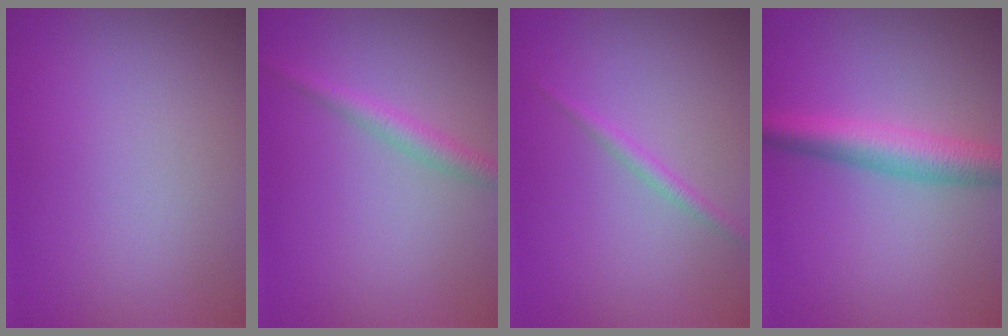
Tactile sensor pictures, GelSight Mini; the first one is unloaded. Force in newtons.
{"total": 2.0, "press": 2.0, "slide": 0.0}
{"total": 1.2, "press": 1.2, "slide": 0.0}
{"total": 4.5, "press": 4.5, "slide": 0.1}